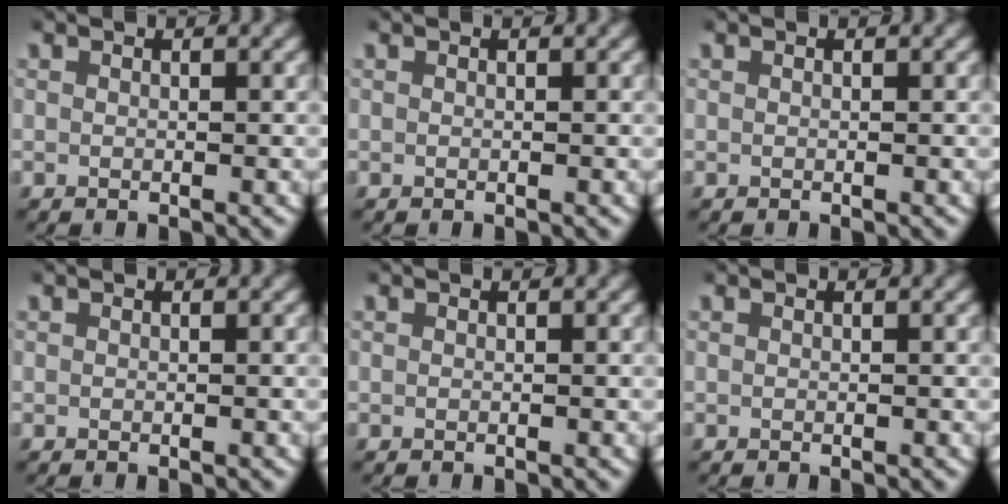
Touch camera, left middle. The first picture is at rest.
{"total": 0.0}
{"total": 0.0}
{"total": 0.0}
{"total": 0.0}
{"total": 0.0}